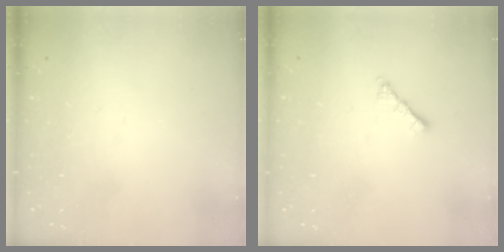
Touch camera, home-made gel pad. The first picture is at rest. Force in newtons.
{"total": 1.8, "press": 1.8, "slide": 0.5}